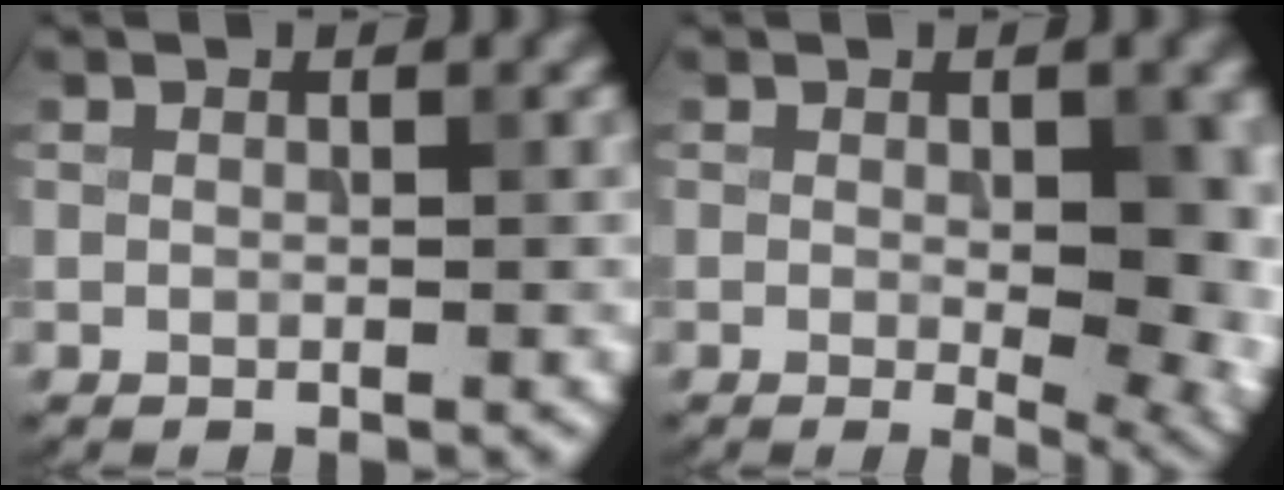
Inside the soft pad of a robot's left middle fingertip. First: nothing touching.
{"total": 8.2, "force": [-0.4, 3.2, 7.6], "torque": [-0.082, -0.007, -0.001]}